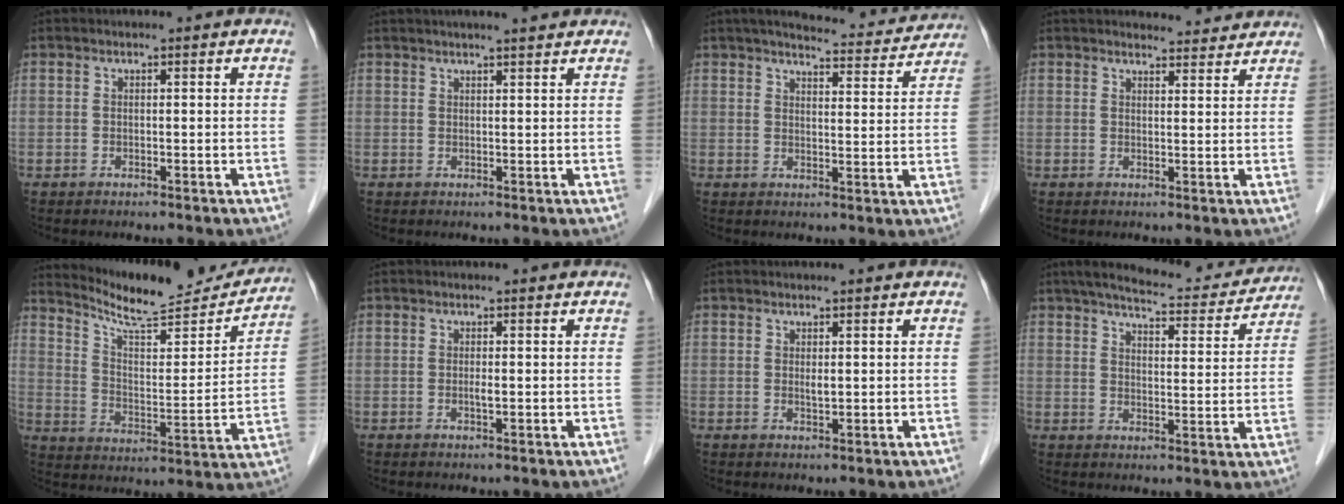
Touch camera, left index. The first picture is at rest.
{"total": 6.2, "force": [5.5, 0.3, 3.0], "torque": [-0.042, 0.023, 0.071]}
{"total": 12.8, "force": [11.9, 2.0, 4.2], "torque": [-0.049, 0.001, 0.141]}
{"total": 6.4, "force": [6.2, 1.2, 0.9], "torque": [-0.005, 0.011, 0.068]}
{"total": 17.9, "force": [17.0, 2.1, 5.2], "torque": [-0.088, -0.031, 0.247]}
{"total": 0.7, "force": [0.0, 0.1, 0.7], "torque": [-0.016, -0.002, -0.001]}
{"total": 0.9, "force": [0.3, 0.3, 0.8], "torque": [-0.018, -0.003, 0.006]}
{"total": 15.5, "force": [14.0, 2.9, 6.0], "torque": [-0.081, 0.006, 0.180]}